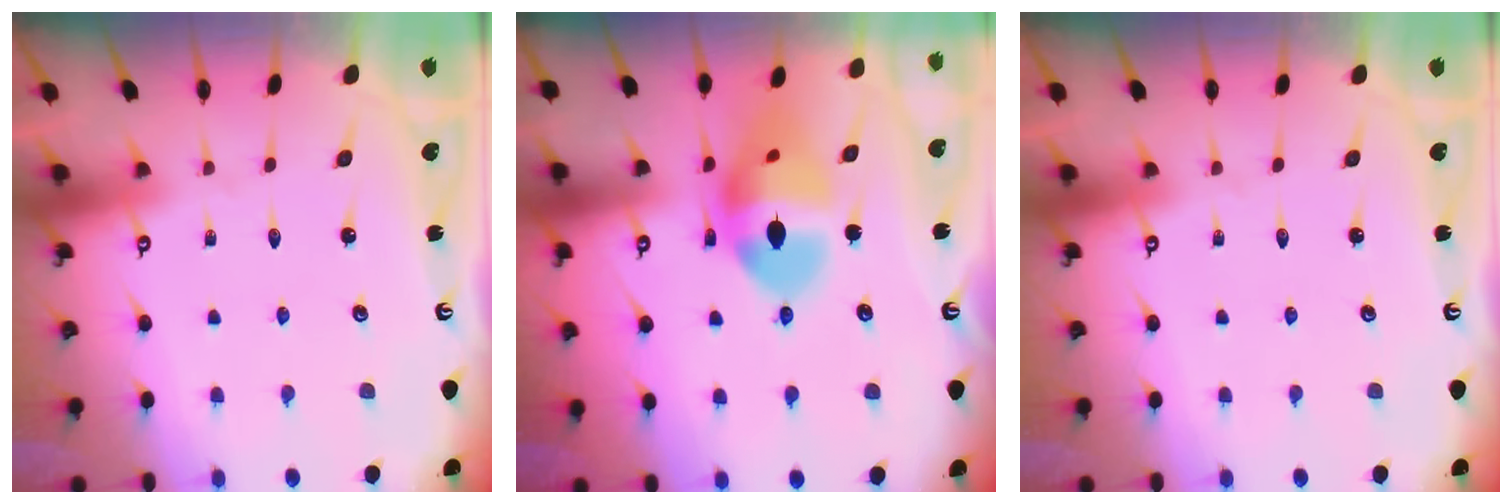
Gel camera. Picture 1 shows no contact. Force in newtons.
{"total": 17.0, "press": 16.1, "slide": 5.7}
{"total": 0.0}